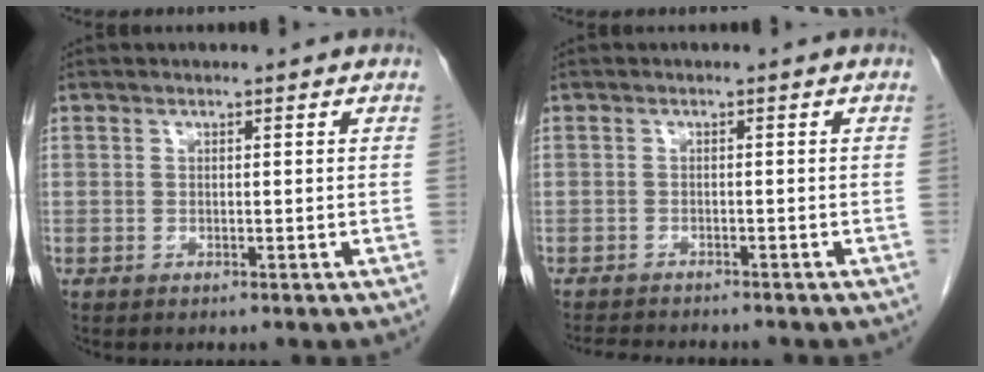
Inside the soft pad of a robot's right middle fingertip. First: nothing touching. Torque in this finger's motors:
{"motor_torque": [0.14, -0.12, 0.02, 0.00]}